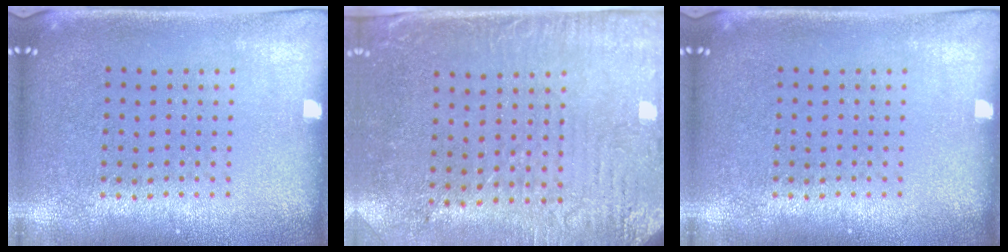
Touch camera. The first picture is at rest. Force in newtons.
{"total": 3.1, "press": 2.5, "slide": 1.8}
{"total": 0.0}